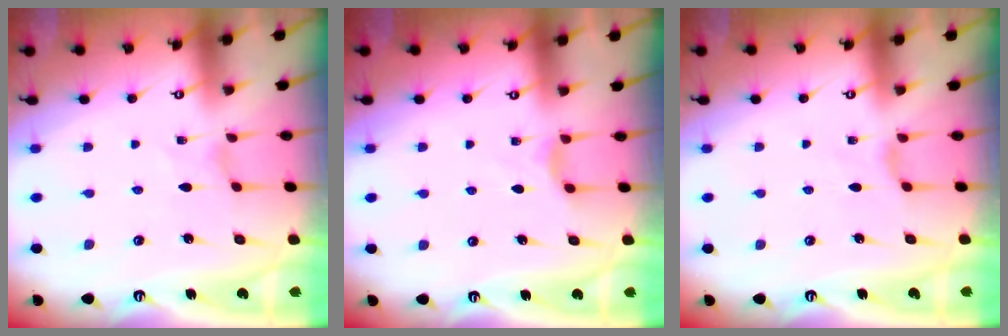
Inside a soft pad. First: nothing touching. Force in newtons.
{"total": 2.9, "press": 2.9, "slide": 0.5}
{"total": 2.7, "press": 2.6, "slide": 0.6}